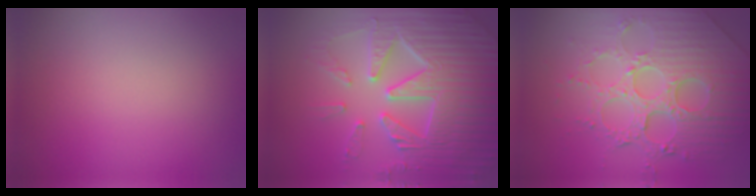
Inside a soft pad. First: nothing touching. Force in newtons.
{"total": 7.6, "press": 7.5, "slide": 1.5}
{"total": 8.2, "press": 5.9, "slide": 5.6}